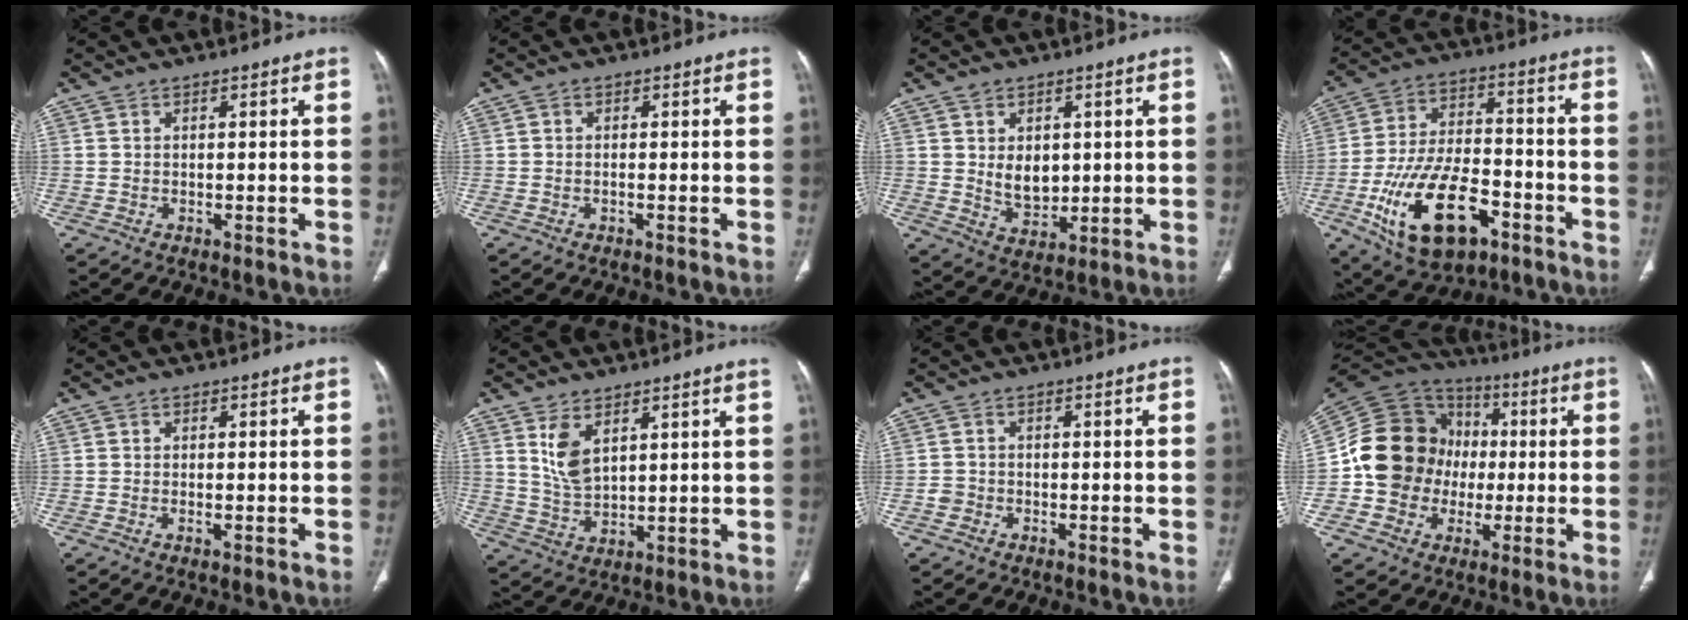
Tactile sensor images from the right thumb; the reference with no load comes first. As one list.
[{"total": 0.5, "force": [-0.3, 0.3, 0.4], "torque": [-0.005, 0.003, -0.008]}, {"total": 7.0, "force": [1.0, 5.1, 4.6], "torque": [-0.046, -0.014, 0.030]}, {"total": 20.3, "force": [-8.8, 10.6, 15.0], "torque": [-0.257, 0.043, -0.138]}, {"total": 1.0, "force": [-0.3, 0.4, 0.9], "torque": [-0.019, -0.001, -0.008]}, {"total": 7.0, "force": [4.1, 2.5, 5.1], "torque": [-0.088, -0.028, 0.081]}, {"total": 1.7, "force": [-1.0, 1.4, 0.4], "torque": [-0.007, 0.007, -0.024]}, {"total": 18.6, "force": [-1.4, 16.5, 8.5], "torque": [-0.132, 0.041, -0.027]}]